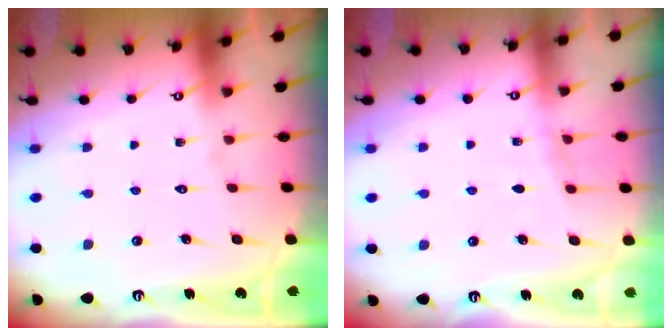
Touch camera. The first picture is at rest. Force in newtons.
{"total": 4.8, "press": 4.8, "slide": 0.5}